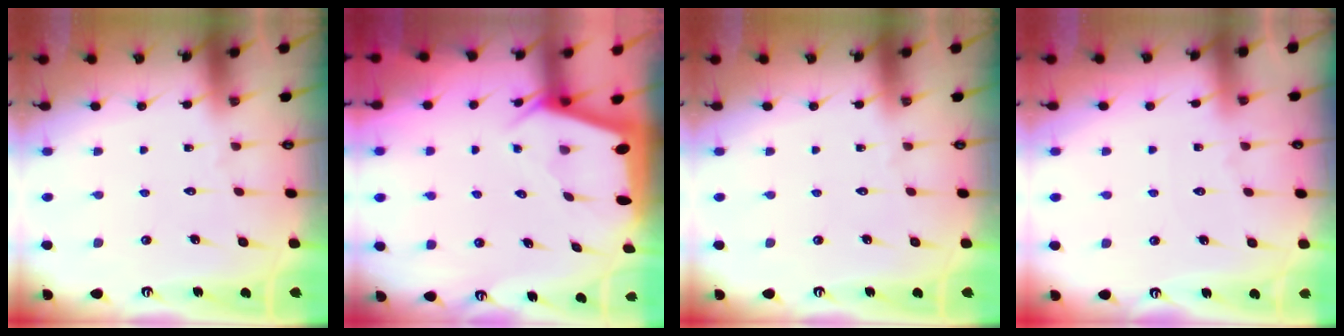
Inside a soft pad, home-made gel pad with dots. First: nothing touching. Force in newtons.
{"total": 2.0, "press": 2.0, "slide": 0.5}
{"total": 0.0}
{"total": 2.0, "press": 2.0, "slide": 0.3}